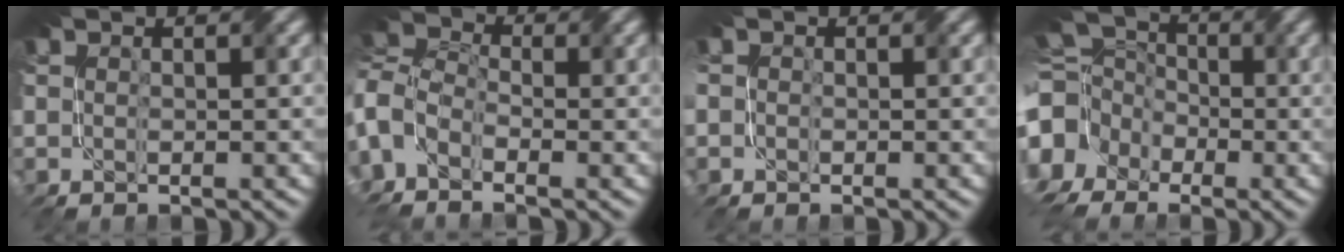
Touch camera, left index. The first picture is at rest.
{"total": 7.4, "force": [-2.8, 4.9, 4.9], "torque": [-0.117, 0.004, -0.049]}
{"total": 1.1, "force": [-0.3, 1.0, 0.3], "torque": [-0.006, -0.004, -0.004]}
{"total": 9.7, "force": [-3.3, 7.9, 4.5], "torque": [-0.119, -0.011, -0.062]}